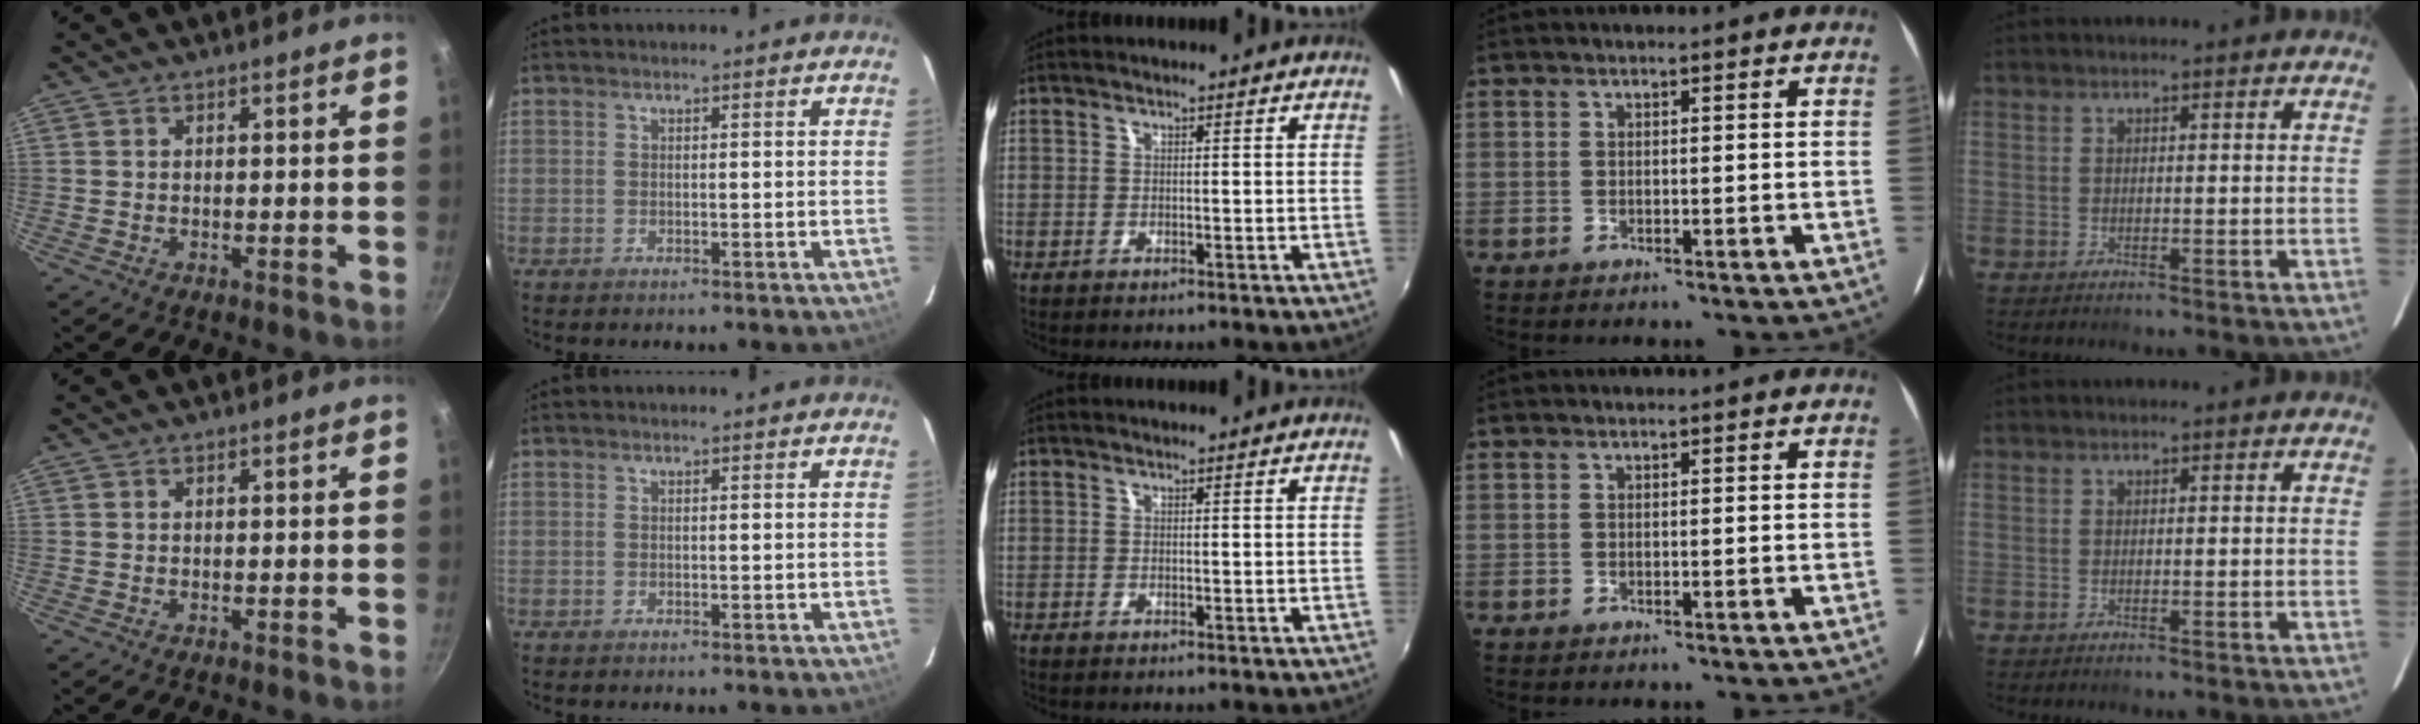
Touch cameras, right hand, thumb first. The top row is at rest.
{}